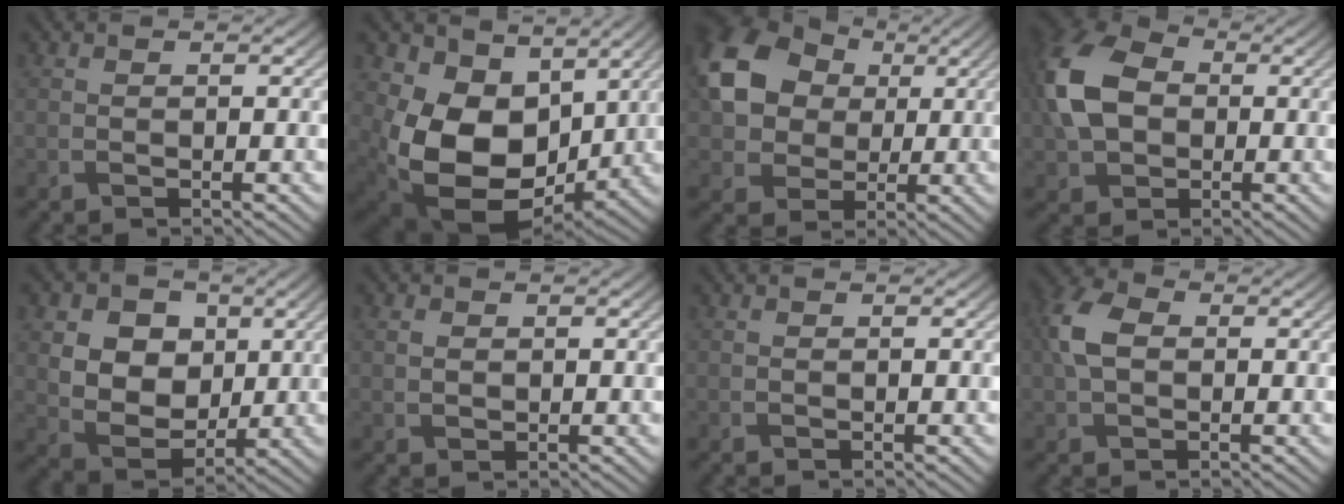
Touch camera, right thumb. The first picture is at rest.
{"total": 12.2, "force": [1.6, 9.3, 7.8], "torque": [-0.161, -0.031, 0.025]}
{"total": 13.9, "force": [3.1, 10.9, 8.1], "torque": [-0.193, 0.020, 0.048]}
{"total": 11.3, "force": [0.5, 8.2, 7.7], "torque": [-0.203, 0.015, -0.003]}
{"total": 11.0, "force": [3.1, 8.8, 5.9], "torque": [-0.142, 0.009, 0.062]}
{"total": 1.0, "force": [0.4, 0.8, 0.5], "torque": [-0.010, -0.002, 0.009]}
{"total": 0.0}
{"total": 5.2, "force": [0.6, 3.5, 3.9], "torque": [-0.095, 0.011, 0.002]}